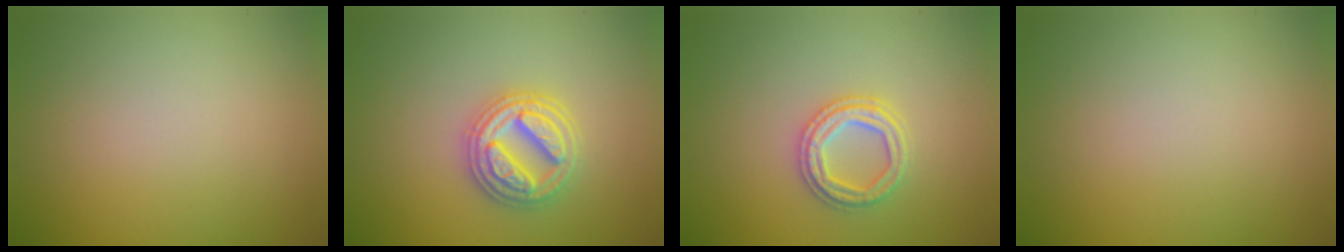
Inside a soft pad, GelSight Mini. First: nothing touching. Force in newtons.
{"total": 4.7, "press": 4.6, "slide": 0.8}
{"total": 2.7, "press": 2.6, "slide": 0.7}
{"total": 0.0}